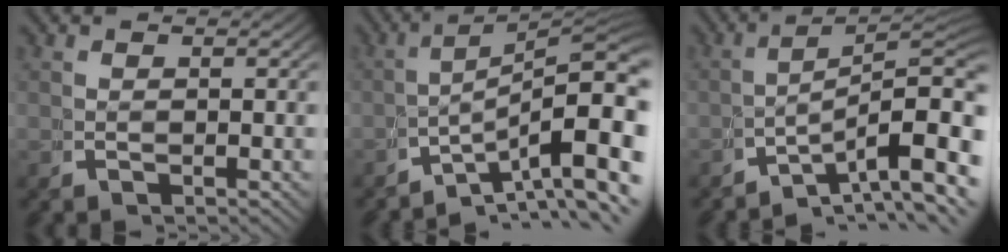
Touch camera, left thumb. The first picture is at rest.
{"total": 13.4, "force": [-3.0, 7.1, 10.9], "torque": [-0.164, -0.041, -0.028]}
{"total": 10.8, "force": [-3.0, 5.6, 8.7], "torque": [-0.124, -0.032, -0.033]}